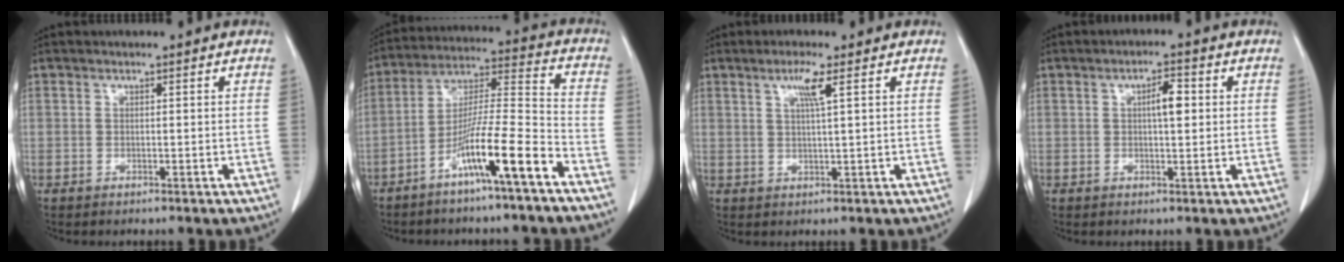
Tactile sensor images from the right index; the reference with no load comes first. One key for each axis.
{"total": 12.5, "fx": -7.1, "fy": -0.5, "fz": 10.2, "tx": -0.186, "ty": -0.004, "tz": -0.131}
{"total": 3.5, "fx": 1.6, "fy": -0.5, "fz": 3.0, "tx": -0.061, "ty": 0.000, "tz": 0.031}
{"total": 3.4, "fx": 0.6, "fy": 0.9, "fz": 3.2, "tx": -0.053, "ty": 0.007, "tz": 0.011}